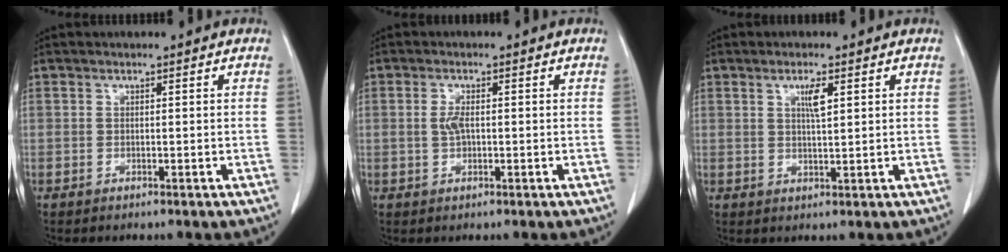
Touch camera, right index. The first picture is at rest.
{"total": 2.0, "force": [0.1, 0.8, 1.8], "torque": [-0.037, 0.003, 0.003]}
{"total": 3.0, "force": [1.2, 0.4, 2.7], "torque": [-0.048, -0.001, 0.021]}